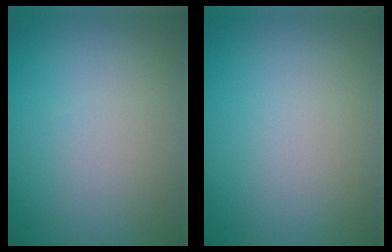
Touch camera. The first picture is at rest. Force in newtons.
{"total": 0.0}